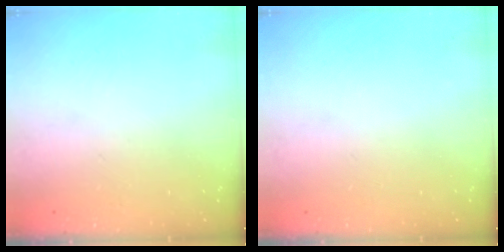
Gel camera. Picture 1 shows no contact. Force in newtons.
{"total": 0.0}